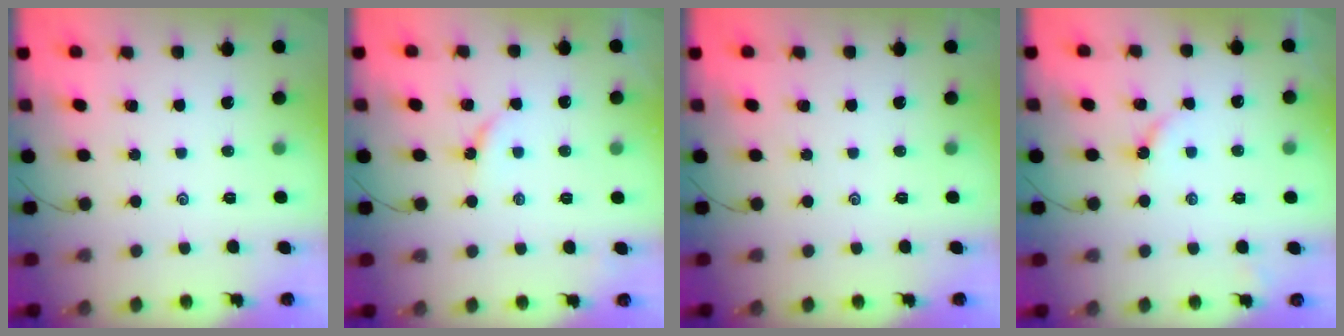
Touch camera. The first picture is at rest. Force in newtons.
{"total": 3.4, "press": 3.3, "slide": 0.4}
{"total": 0.0}
{"total": 3.2, "press": 3.2, "slide": 0.4}